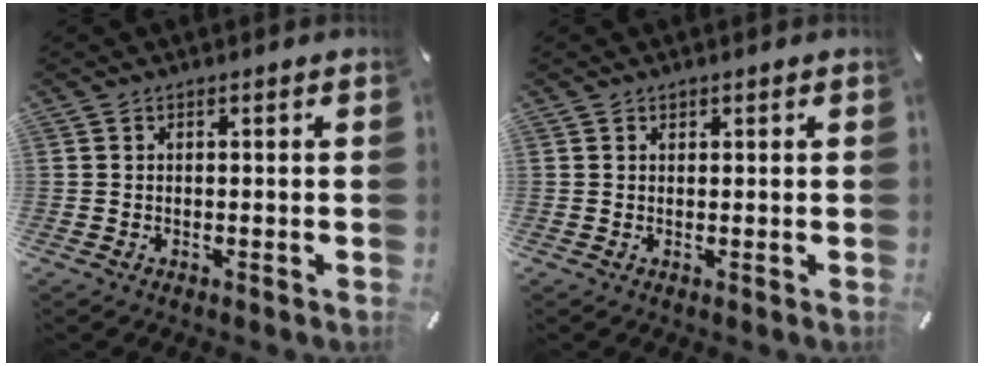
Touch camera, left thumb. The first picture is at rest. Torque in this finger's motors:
{"motor_torque": [-0.15, -0.08, 0.04, -0.20, -0.04]}